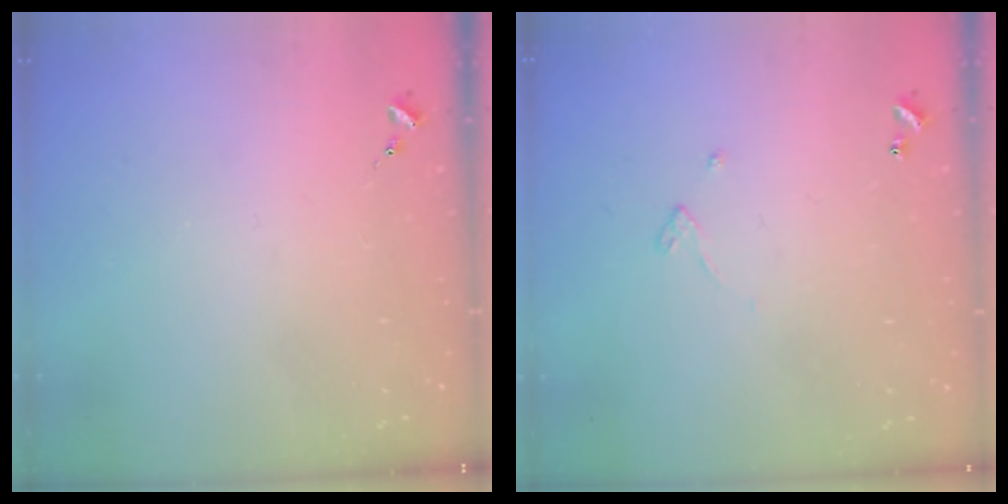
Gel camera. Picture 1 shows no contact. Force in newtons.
{"total": 2.6, "press": 2.6, "slide": 0.2}